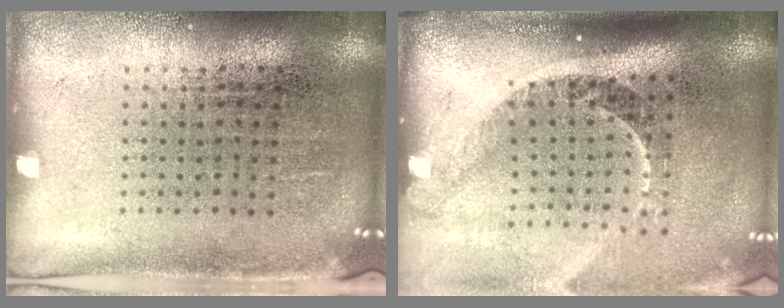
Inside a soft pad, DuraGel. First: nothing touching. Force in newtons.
{"total": 2.3, "press": 1.6, "slide": 1.6}